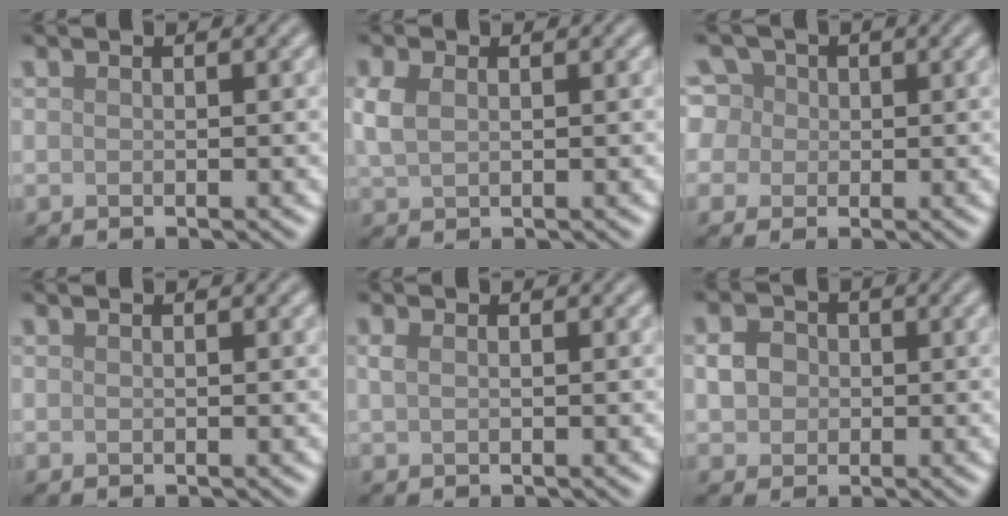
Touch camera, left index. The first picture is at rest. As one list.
[{"total": 2.5, "force": [0.6, 1.7, 1.7], "torque": [-0.046, 0.004, 0.013]}, {"total": 7.2, "force": [2.6, 5.9, 3.1], "torque": [-0.050, 0.041, 0.004]}, {"total": 0.0}, {"total": 0.8, "force": [0.3, 0.4, 0.6], "torque": [-0.016, 0.001, 0.005]}, {"total": 2.2, "force": [0.1, 2.0, 0.9], "torque": [-0.014, 0.002, -0.001]}]